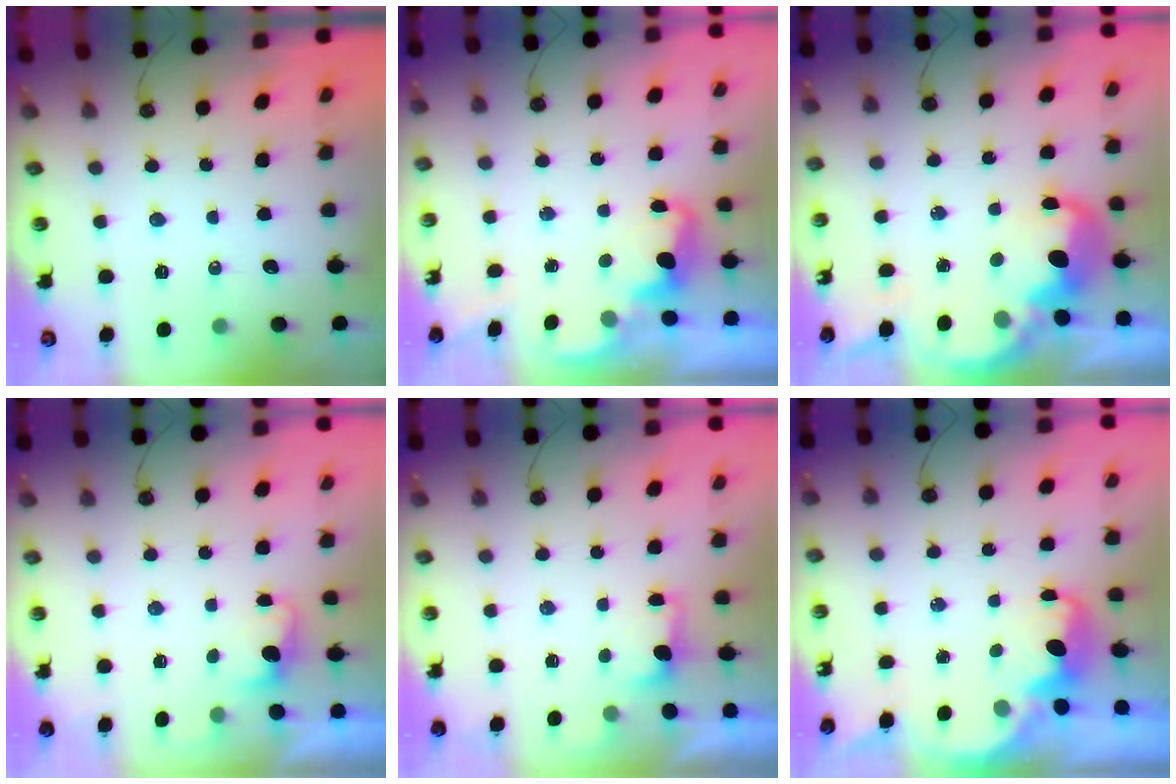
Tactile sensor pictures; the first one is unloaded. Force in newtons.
{"total": 2.5, "press": 2.4, "slide": 0.7}
{"total": 7.4, "press": 7.3, "slide": 0.7}
{"total": 1.9, "press": 1.6, "slide": 0.9}
{"total": 1.6, "press": 1.4, "slide": 0.8}
{"total": 2.7, "press": 2.7, "slide": 0.4}